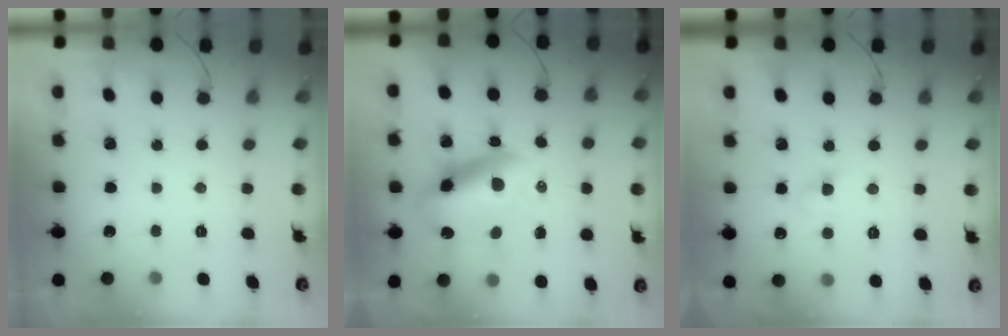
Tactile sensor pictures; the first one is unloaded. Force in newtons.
{"total": 11.2, "press": 10.9, "slide": 2.6}
{"total": 3.9, "press": 3.7, "slide": 1.3}